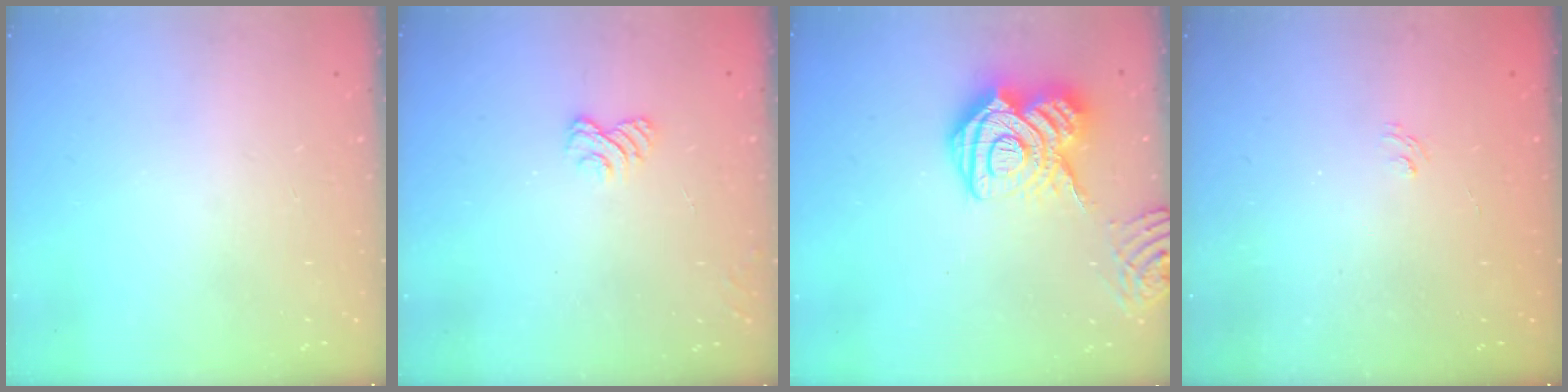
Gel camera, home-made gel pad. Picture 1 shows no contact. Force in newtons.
{"total": 3.3, "press": 3.1, "slide": 1.3}
{"total": 18.2, "press": 18.1, "slide": 2.0}
{"total": 1.4, "press": 0.7, "slide": 1.1}